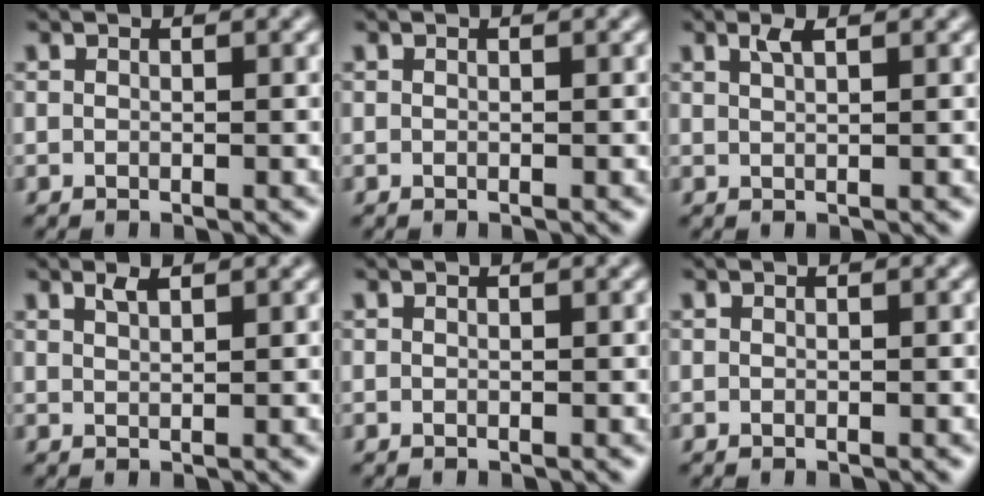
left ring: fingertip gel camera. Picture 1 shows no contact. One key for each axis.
{"total": 0.0}
{"total": 1.2, "fx": 0.9, "fy": 0.3, "fz": 0.8, "tx": -0.012, "ty": 0.003, "tz": 0.013}
{"total": 1.1, "fx": 0.9, "fy": 0.2, "fz": 0.5, "tx": -0.007, "ty": 0.001, "tz": 0.016}
{"total": 0.0}
{"total": 0.0}